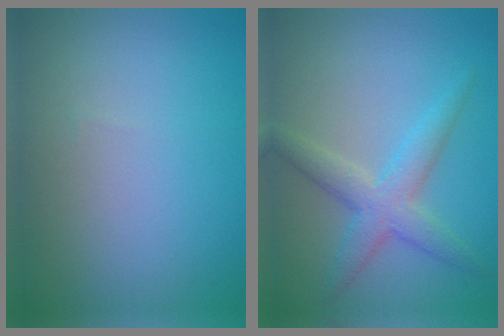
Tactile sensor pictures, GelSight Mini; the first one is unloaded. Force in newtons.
{"total": 3.7, "press": 3.7, "slide": 0.1}